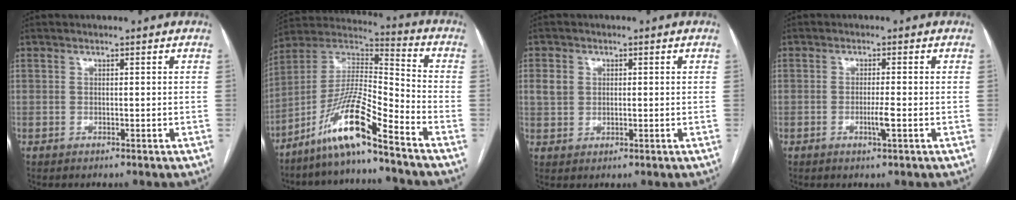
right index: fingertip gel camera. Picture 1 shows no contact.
{"total": 12.9, "force": [-9.1, 0.1, 9.0], "torque": [-0.175, 0.009, -0.174]}
{"total": 3.2, "force": [0.8, 2.8, 1.5], "torque": [-0.032, 0.010, 0.018]}
{"total": 2.3, "force": [-0.8, -0.2, 2.2], "torque": [-0.042, -0.004, -0.013]}